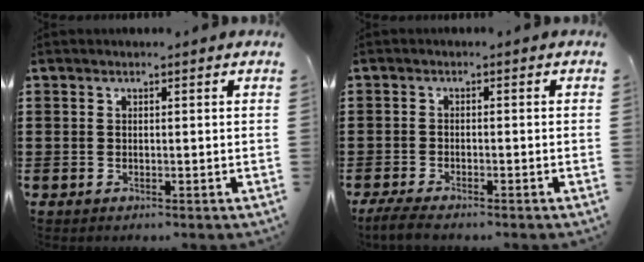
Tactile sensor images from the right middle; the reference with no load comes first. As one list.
[{"total": 2.9, "force": [-2.7, 0.3, 1.1], "torque": [-0.034, -0.005, -0.058]}]